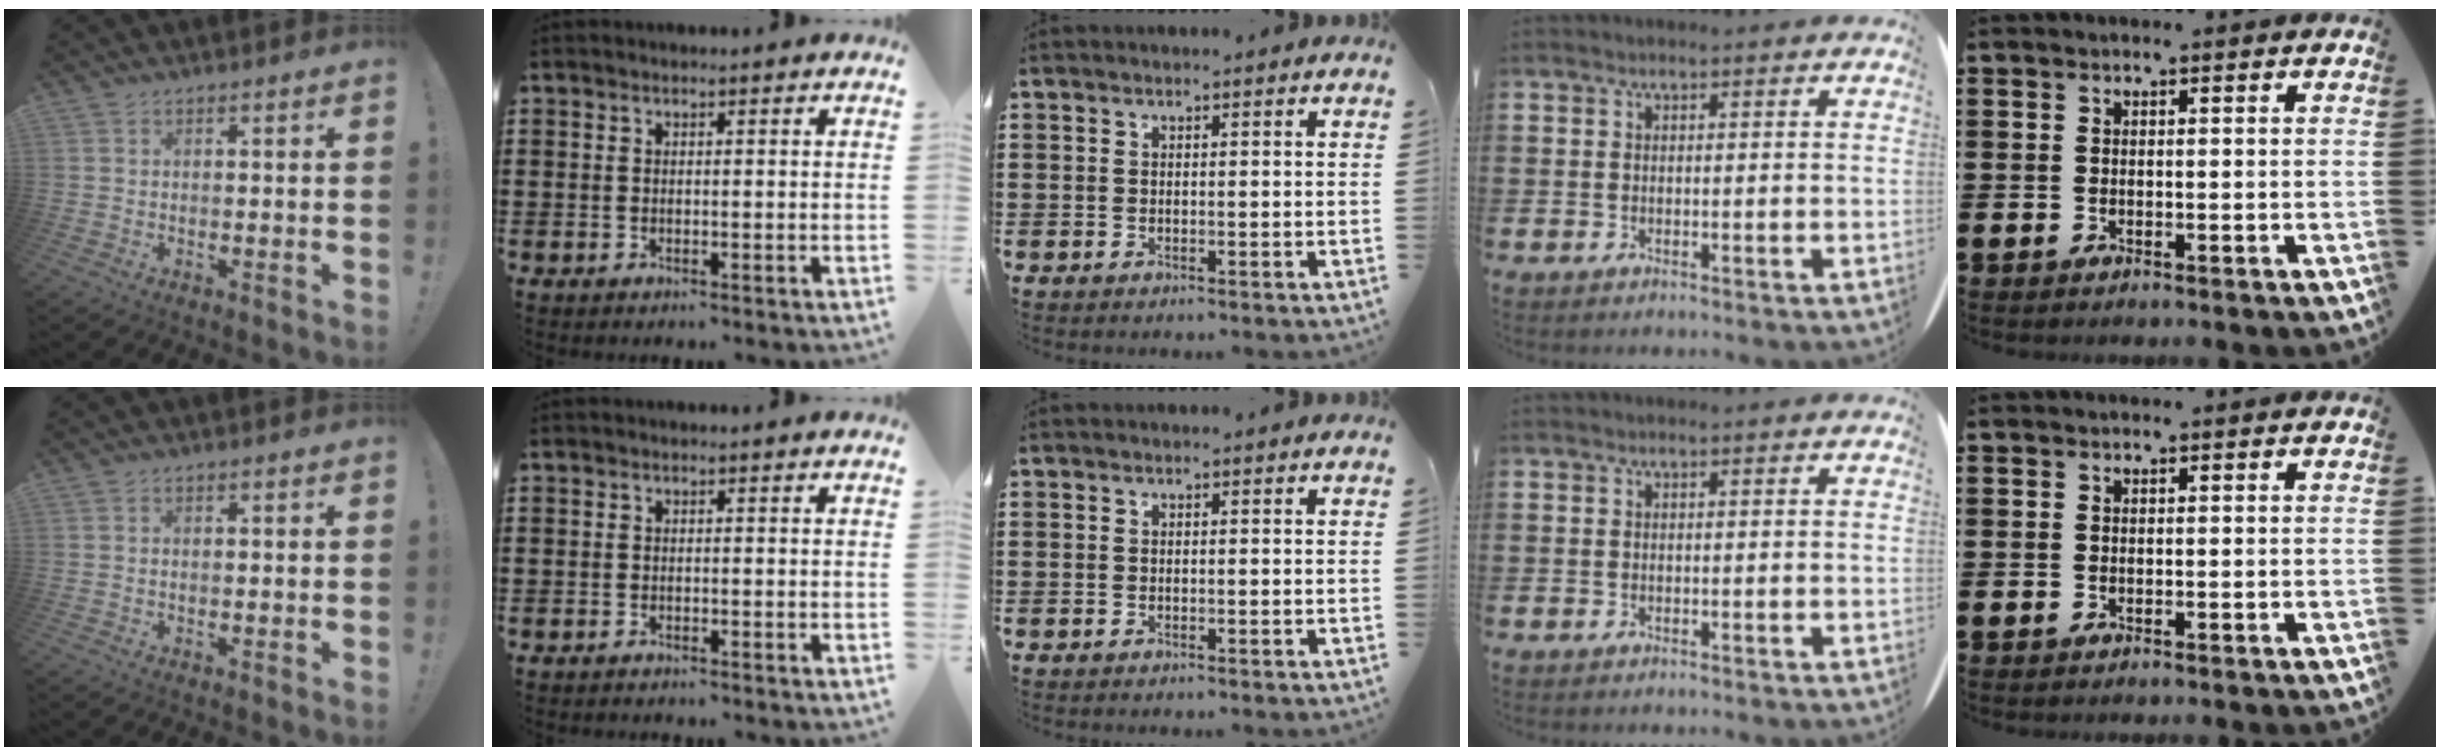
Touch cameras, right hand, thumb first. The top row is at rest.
{"thumb": {"total": 0.6, "force": [-0.2, 0.1, 0.5], "torque": [-0.012, 0.001, -0.004]}, "index": {"total": 0.7, "force": [-0.6, 0.1, 0.0], "torque": [-0.001, 0.000, -0.014]}}